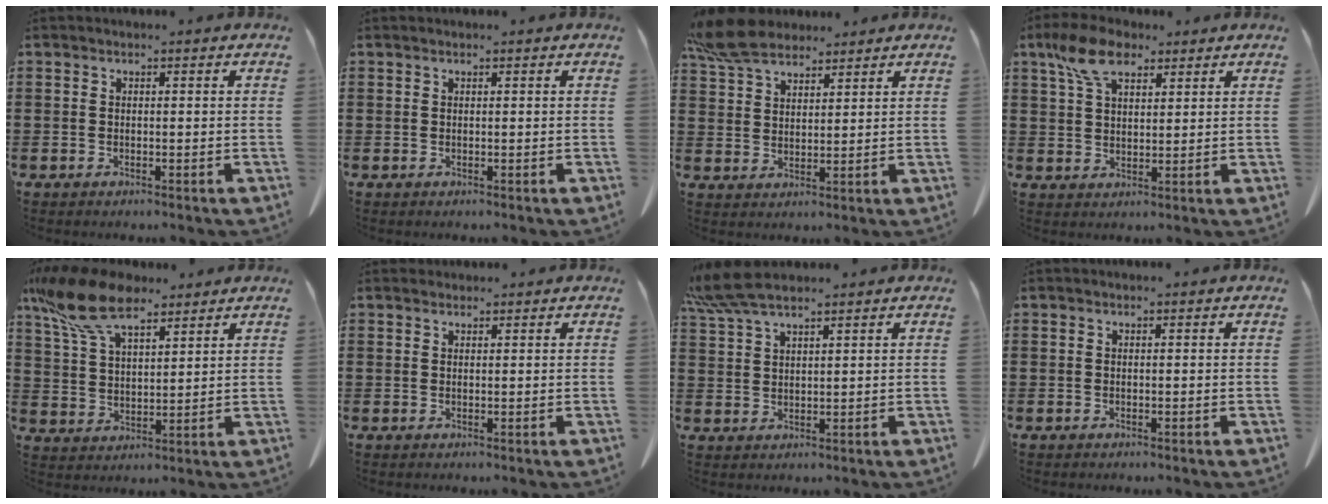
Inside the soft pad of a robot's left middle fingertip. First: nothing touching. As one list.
[{"total": 0.0}, {"total": 7.8, "force": [6.4, 2.8, 3.4], "torque": [-0.090, -0.005, 0.124]}, {"total": 7.5, "force": [4.7, 3.7, 4.5], "torque": [-0.105, 0.006, 0.087]}, {"total": 11.9, "force": [8.4, 4.2, 7.3], "torque": [-0.177, -0.017, 0.155]}, {"total": 1.0, "force": [0.9, 0.3, 0.1], "torque": [-0.004, -0.001, 0.020]}, {"total": 6.4, "force": [5.1, 1.1, 3.7], "torque": [-0.093, -0.009, 0.095]}, {"total": 0.0}]